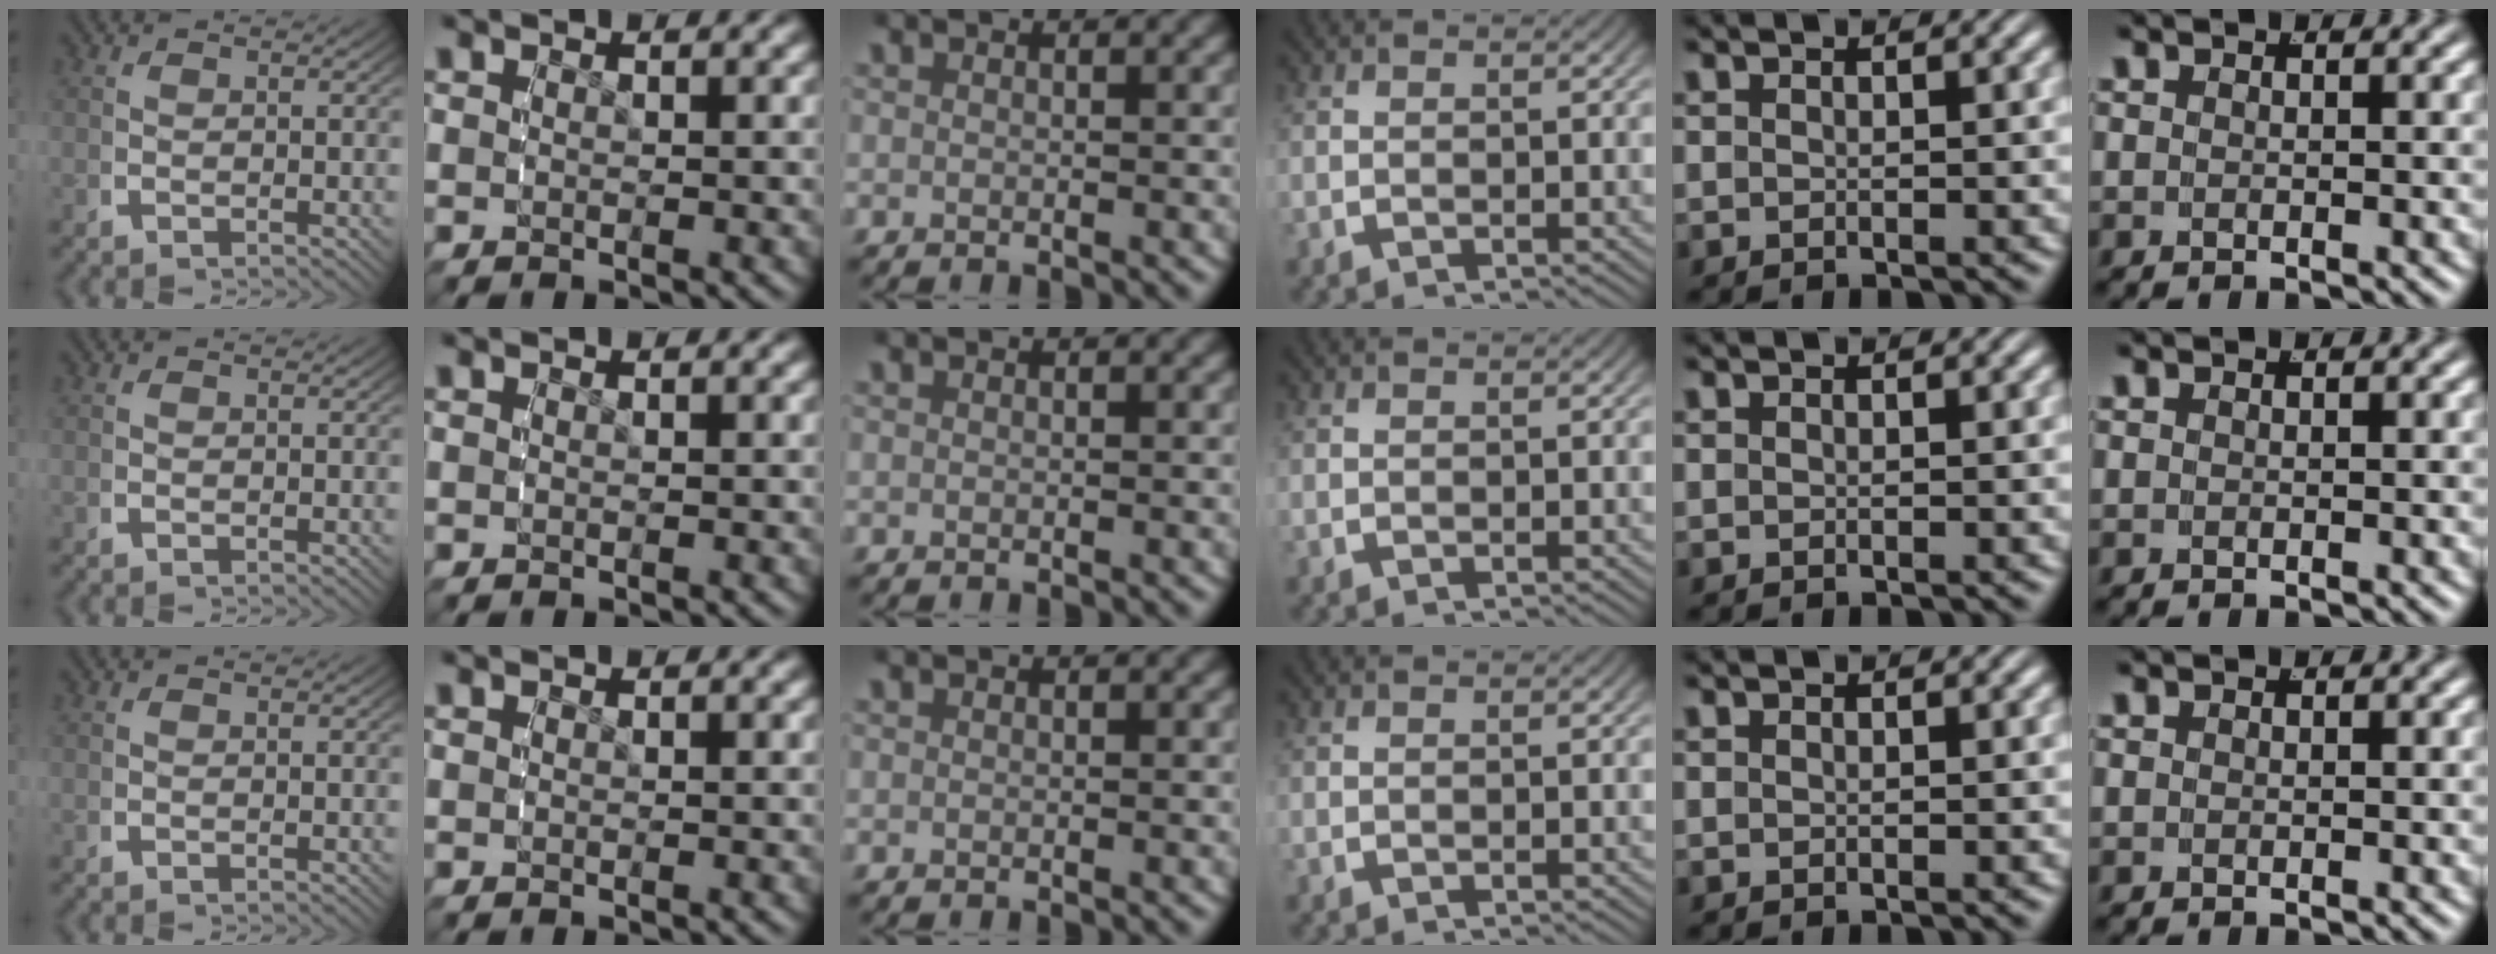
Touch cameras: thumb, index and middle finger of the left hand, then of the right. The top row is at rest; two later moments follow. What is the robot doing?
{"motion": "reach", "object": "backpack"}